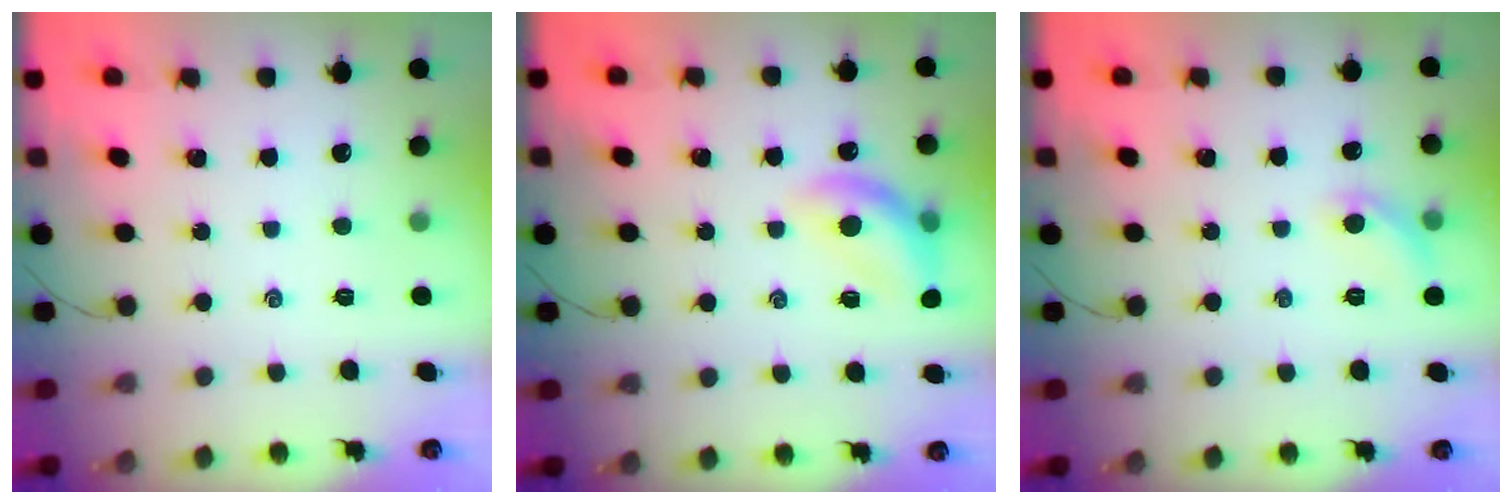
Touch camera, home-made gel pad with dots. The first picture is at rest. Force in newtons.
{"total": 14.0, "press": 13.8, "slide": 2.7}
{"total": 6.7, "press": 6.7, "slide": 1.0}